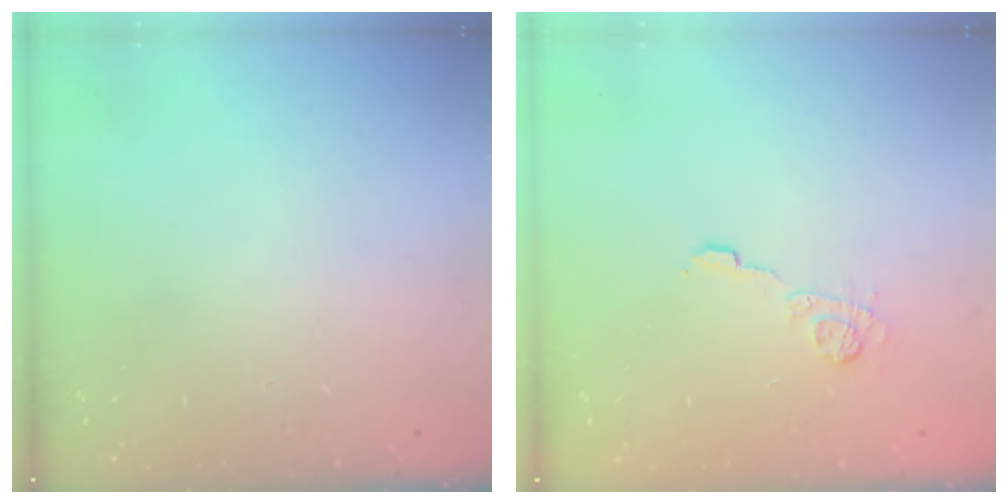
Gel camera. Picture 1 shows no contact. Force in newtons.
{"total": 6.2, "press": 6.2, "slide": 0.9}